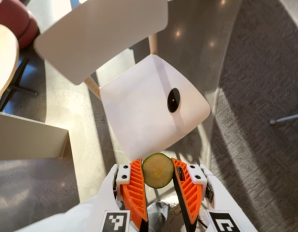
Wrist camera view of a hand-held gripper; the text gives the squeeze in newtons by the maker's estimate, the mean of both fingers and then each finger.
{"total": 8.3, "left": 8.1, "right": 8.5}